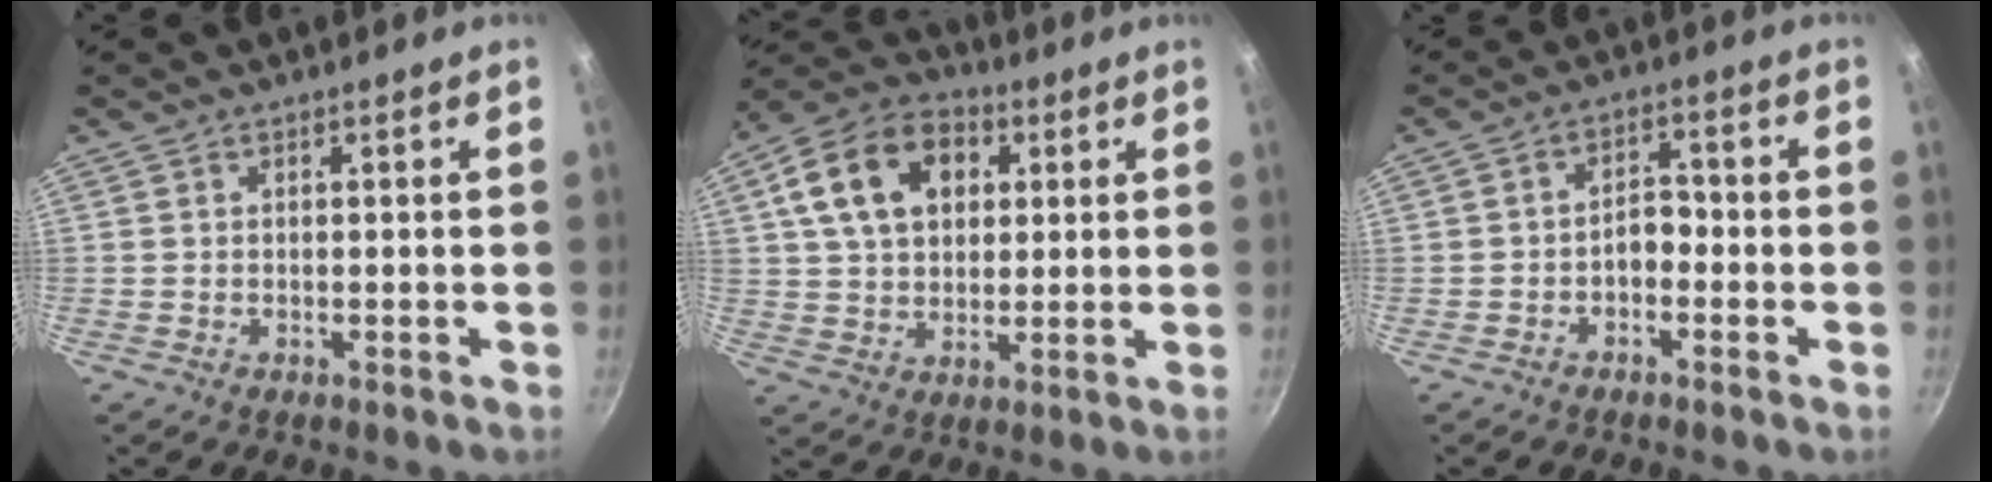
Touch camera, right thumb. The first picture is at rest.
{"total": 15.9, "force": [4.8, 11.3, 10.2], "torque": [-0.156, 0.013, 0.069]}
{"total": 3.5, "force": [-1.6, 2.2, 2.3], "torque": [-0.018, 0.025, -0.031]}